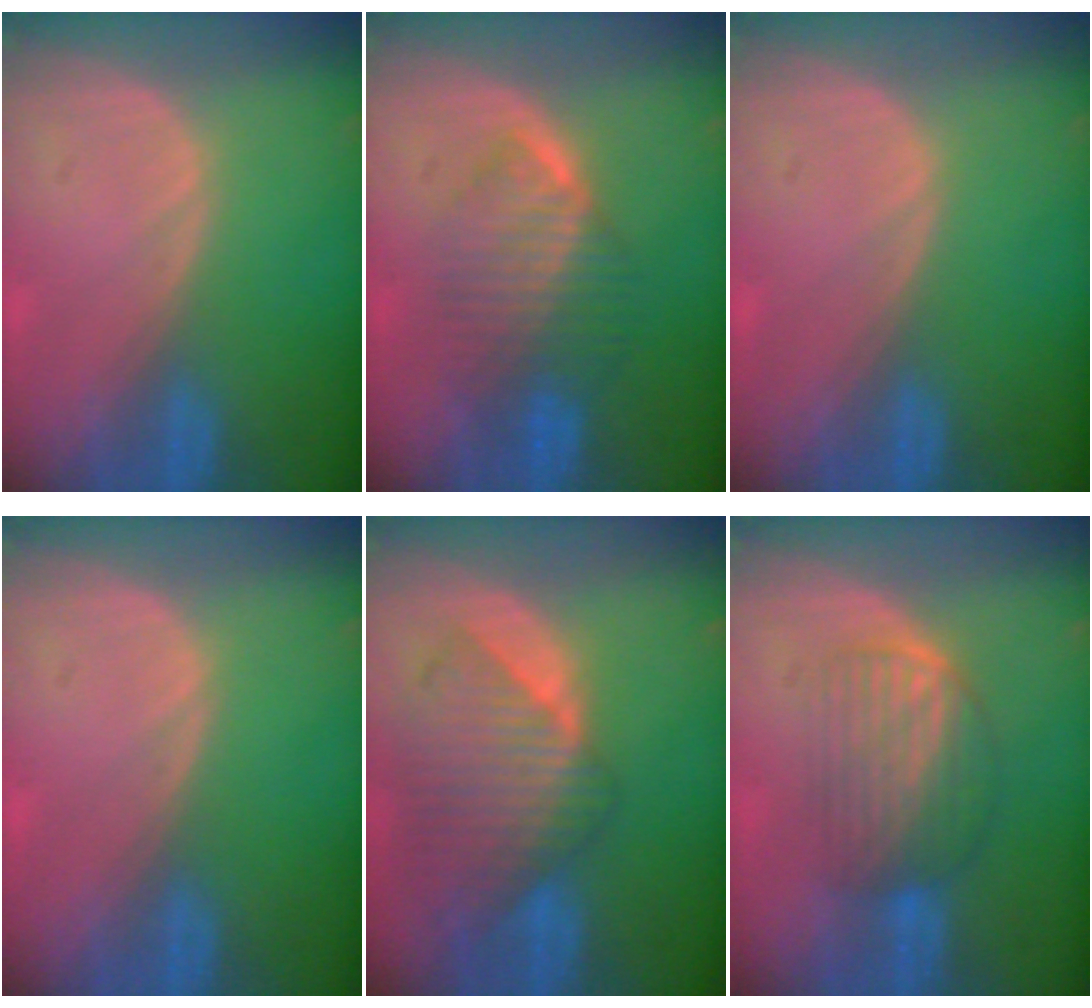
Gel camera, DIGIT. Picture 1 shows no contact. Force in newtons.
{"total": 6.5, "press": 6.5, "slide": 0.6}
{"total": 0.0}
{"total": 0.0}
{"total": 9.8, "press": 8.6, "slide": 4.8}
{"total": 6.2, "press": 6.1, "slide": 1.4}